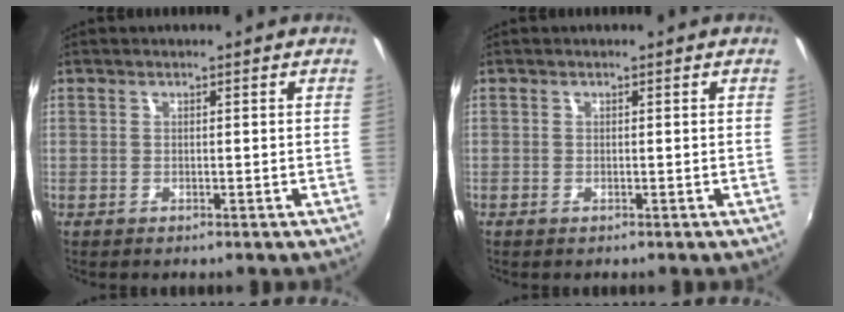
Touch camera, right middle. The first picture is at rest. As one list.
[{"total": 0.0}]